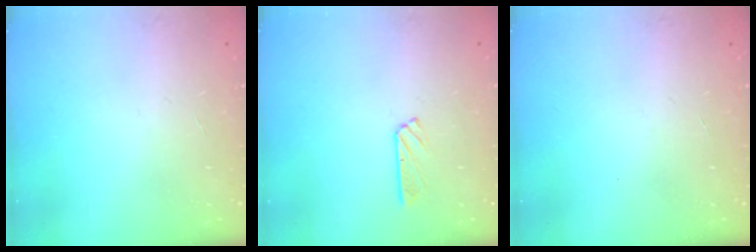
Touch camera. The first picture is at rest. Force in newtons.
{"total": 5.5, "press": 5.5, "slide": 0.3}
{"total": 0.0}